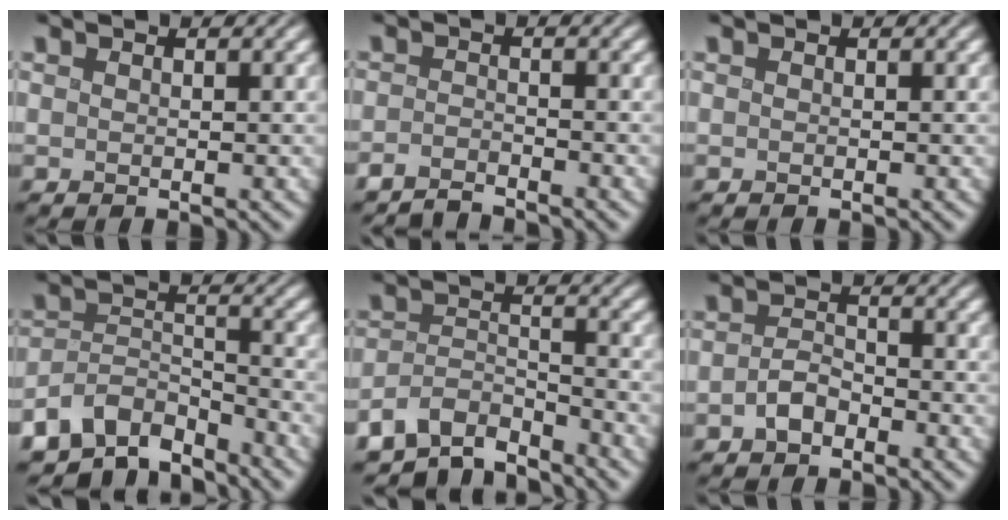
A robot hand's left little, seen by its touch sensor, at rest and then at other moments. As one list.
[{"total": 2.2, "force": [-2.2, -0.1, 0.1], "torque": [0.000, 0.001, -0.047]}, {"total": 0.0}, {"total": 6.5, "force": [-5.8, 2.3, 1.8], "torque": [-0.023, -0.004, -0.110]}, {"total": 5.5, "force": [-5.2, 1.5, 1.3], "torque": [-0.017, -0.002, -0.102]}, {"total": 2.1, "force": [-1.5, 1.0, 1.0], "torque": [-0.023, 0.004, -0.034]}]